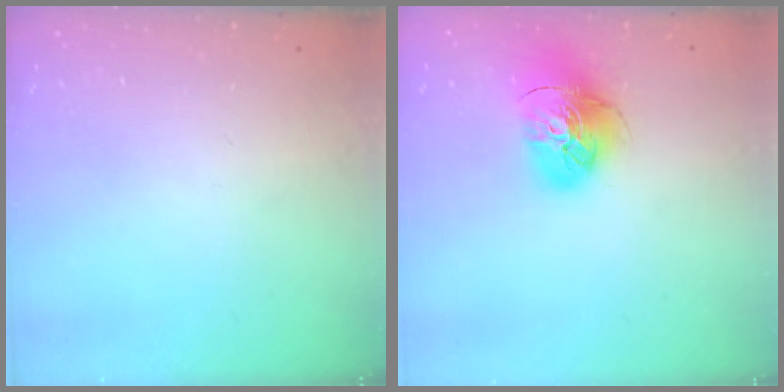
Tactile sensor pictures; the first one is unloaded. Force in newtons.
{"total": 14.9, "press": 14.8, "slide": 1.7}